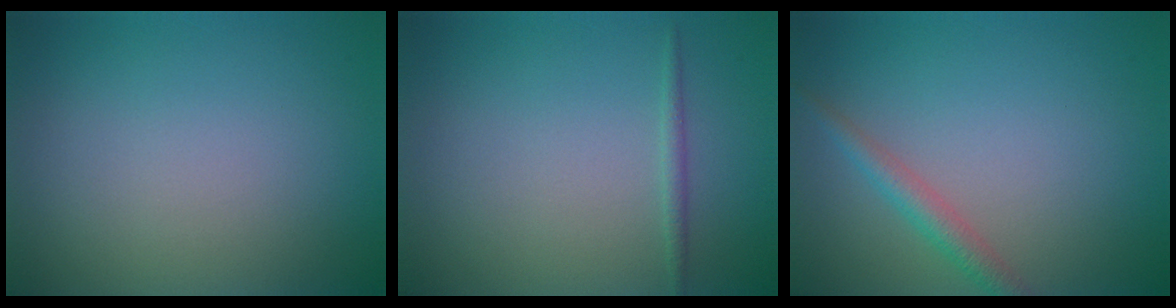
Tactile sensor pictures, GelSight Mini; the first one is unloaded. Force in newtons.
{"total": 0.8, "press": 0.8, "slide": 0.0}
{"total": 2.1, "press": 2.1, "slide": 0.0}